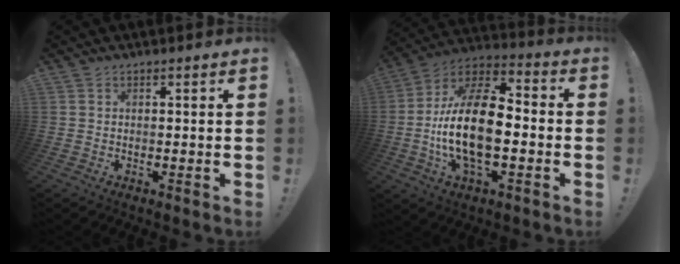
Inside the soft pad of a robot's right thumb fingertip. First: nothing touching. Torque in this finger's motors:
{"motor_torque": [0.31, 1.15, 1.61, -1.16, 0.22]}